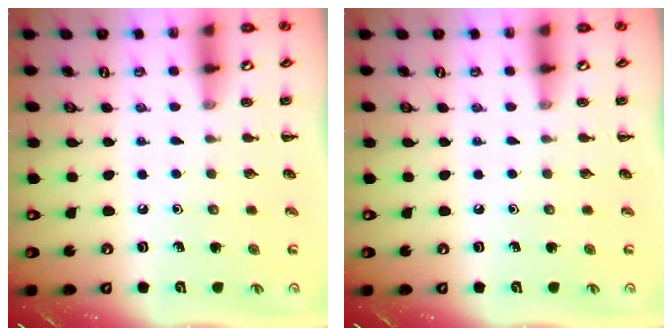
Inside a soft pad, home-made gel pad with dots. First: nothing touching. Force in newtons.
{"total": 0.0}